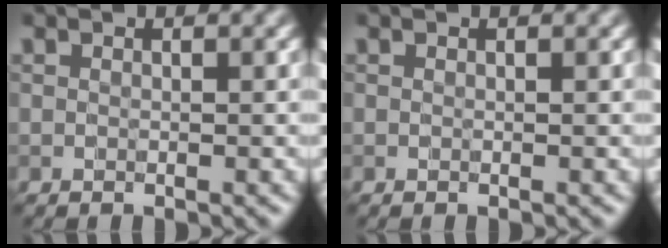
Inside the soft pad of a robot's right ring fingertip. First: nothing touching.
{"total": 0.0}